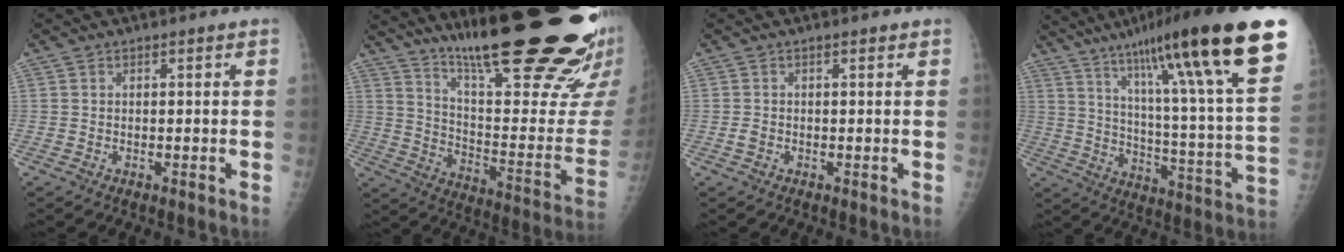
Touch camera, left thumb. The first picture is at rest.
{"total": 30.8, "force": [21.9, 4.5, 21.1], "torque": [-0.283, -0.113, 0.327]}
{"total": 1.2, "force": [0.0, 0.8, 0.8], "torque": [-0.009, 0.000, 0.001]}
{"total": 30.3, "force": [18.6, 2.8, 23.7], "torque": [-0.332, -0.057, 0.282]}